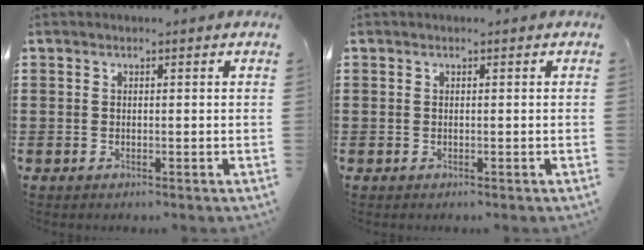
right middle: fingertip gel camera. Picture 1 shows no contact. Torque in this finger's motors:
{"motor_torque": [-0.05, 0.00, 0.00, 0.00]}